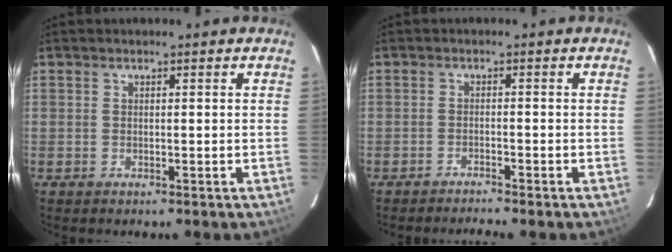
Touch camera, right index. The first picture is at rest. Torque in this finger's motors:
{"motor_torque": [-0.11, -0.24, 0.14, 0.01]}